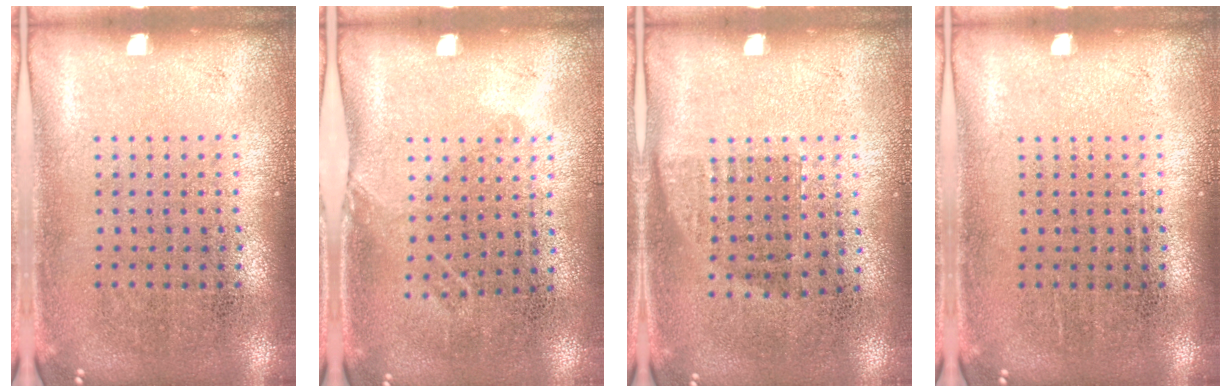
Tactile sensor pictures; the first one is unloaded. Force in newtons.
{"total": 1.0, "press": 0.7, "slide": 0.7}
{"total": 0.7, "press": 0.6, "slide": 0.3}
{"total": 0.0}